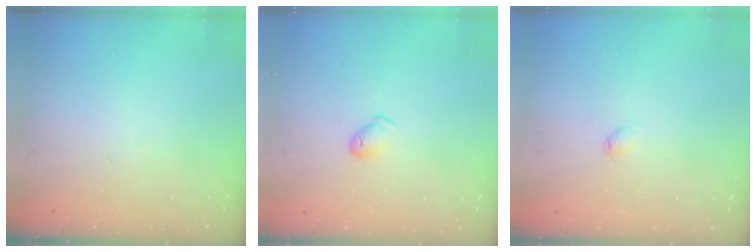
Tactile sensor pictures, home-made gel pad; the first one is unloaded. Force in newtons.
{"total": 5.3, "press": 5.2, "slide": 0.9}
{"total": 3.1, "press": 3.1, "slide": 0.5}